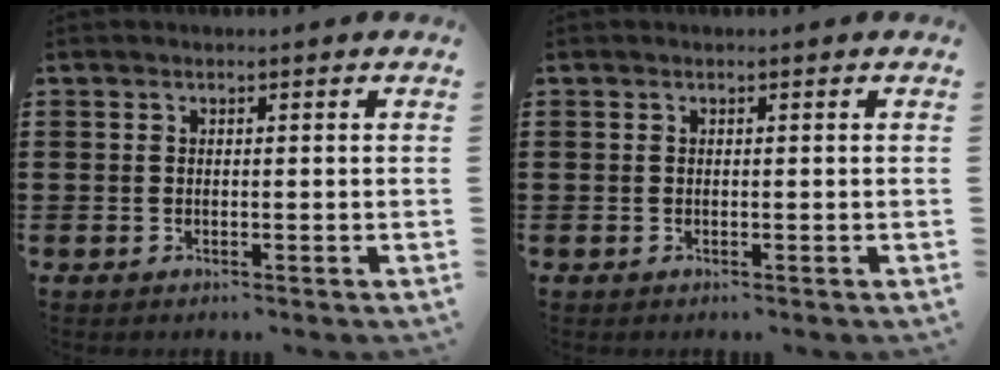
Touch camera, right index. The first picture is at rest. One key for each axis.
{"total": 0.0}